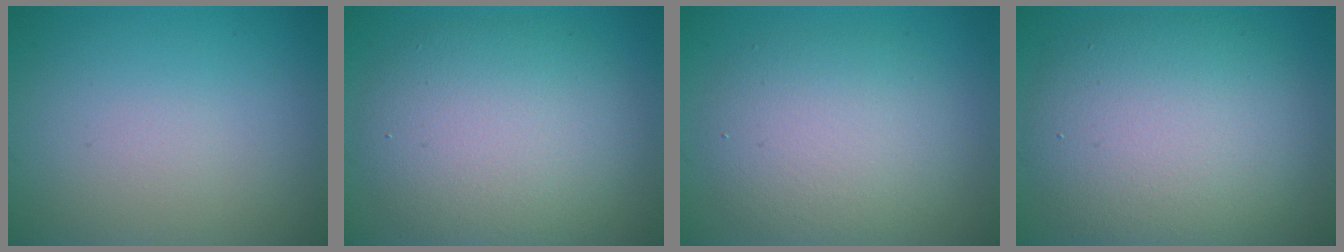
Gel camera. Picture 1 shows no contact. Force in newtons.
{"total": 8.1, "press": 8.0, "slide": 0.6}
{"total": 5.5, "press": 5.5, "slide": 0.6}
{"total": 9.4, "press": 9.3, "slide": 0.6}